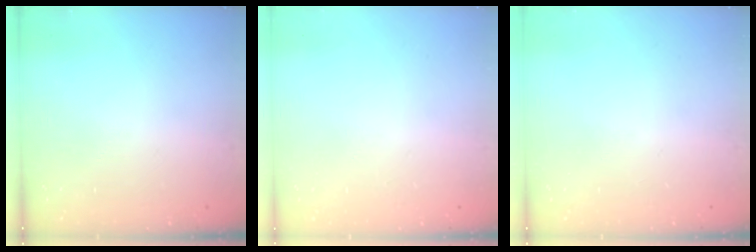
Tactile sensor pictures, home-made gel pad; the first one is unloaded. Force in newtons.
{"total": 2.6, "press": 2.6, "slide": 0.2}
{"total": 0.0}